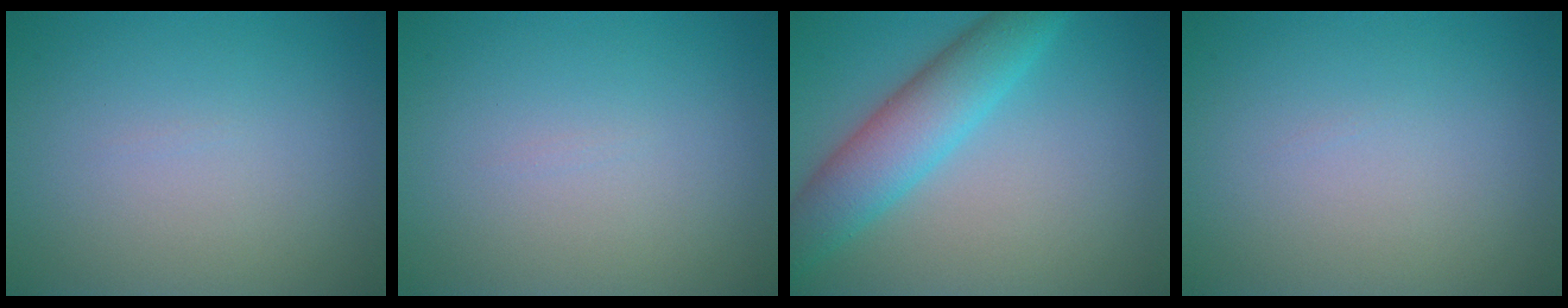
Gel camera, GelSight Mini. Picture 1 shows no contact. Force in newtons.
{"total": 0.0}
{"total": 5.9, "press": 5.9, "slide": 0.2}
{"total": 0.0}